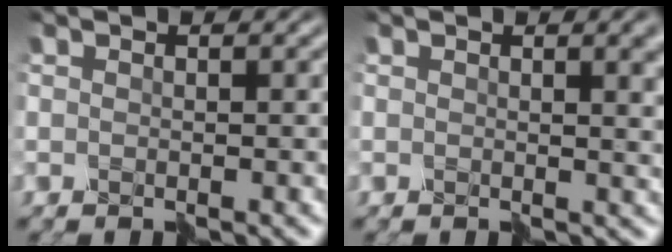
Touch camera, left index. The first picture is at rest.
{"total": 5.6, "force": [2.0, 2.7, 4.6], "torque": [-0.020, 0.007, 0.025]}